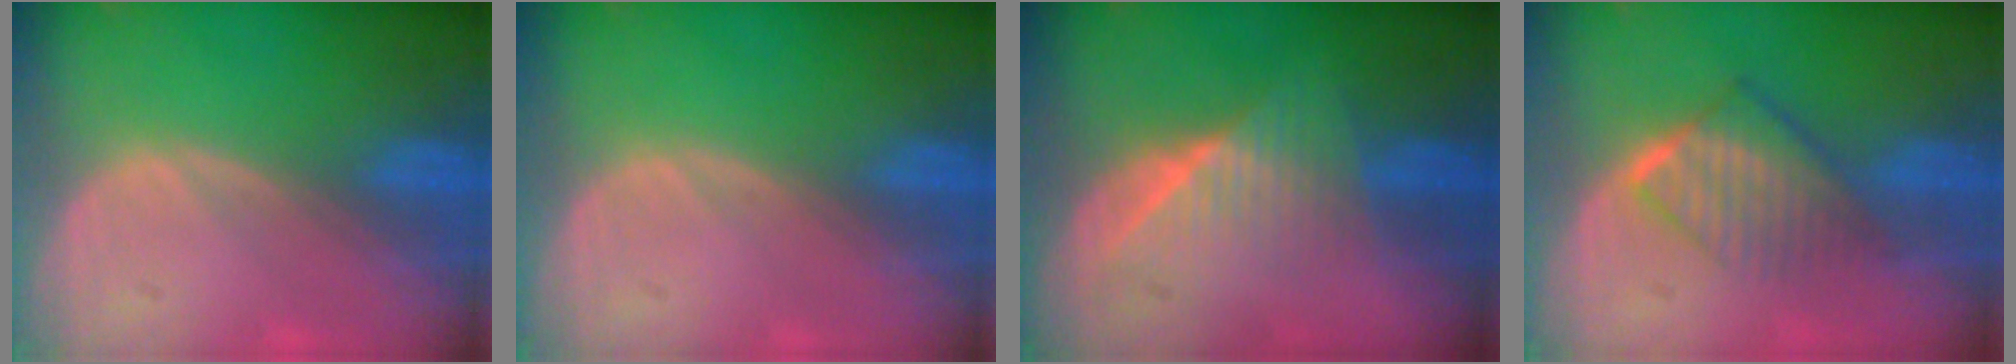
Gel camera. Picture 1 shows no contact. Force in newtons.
{"total": 0.0}
{"total": 6.4, "press": 6.0, "slide": 2.2}
{"total": 6.4, "press": 5.7, "slide": 2.9}